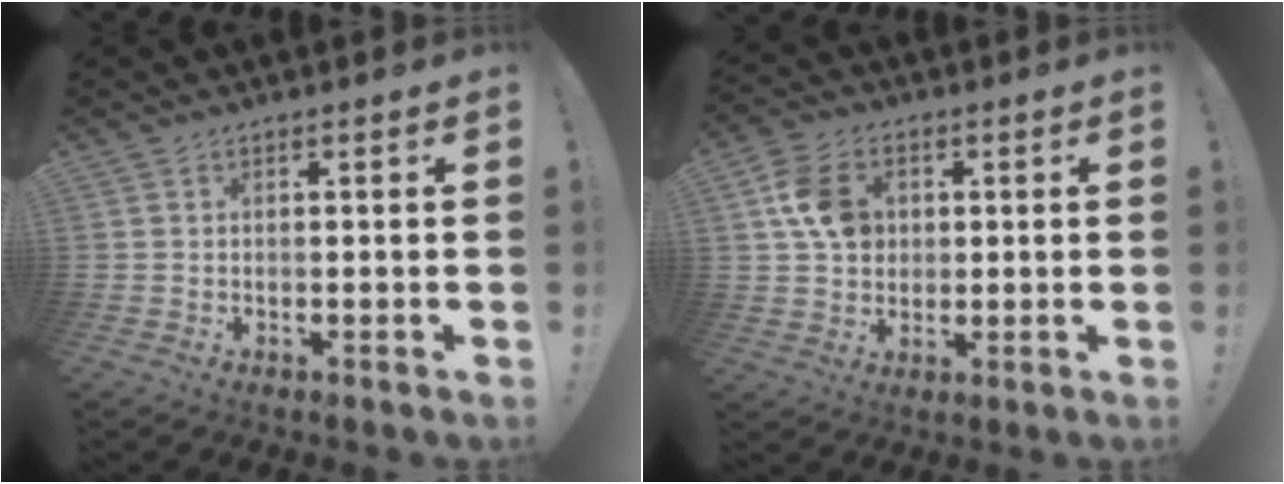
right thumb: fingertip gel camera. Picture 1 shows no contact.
{"total": 11.6, "force": [2.9, 9.4, 6.1], "torque": [-0.092, 0.005, 0.061]}